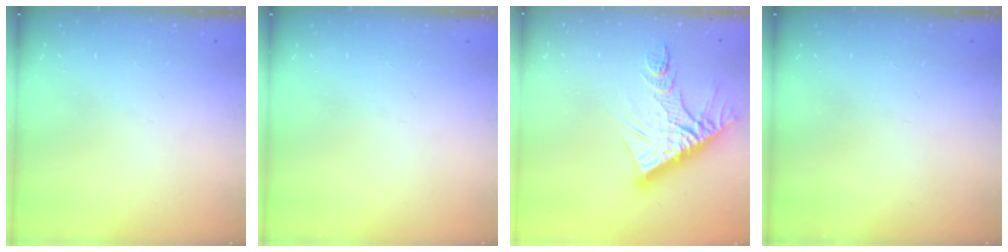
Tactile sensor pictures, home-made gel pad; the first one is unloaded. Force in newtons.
{"total": 0.0}
{"total": 15.4, "press": 15.3, "slide": 1.2}
{"total": 0.0}